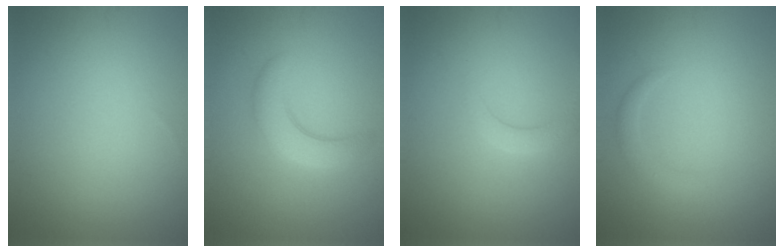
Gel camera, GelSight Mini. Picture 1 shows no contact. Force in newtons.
{"total": 3.0, "press": 3.0, "slide": 0.3}
{"total": 1.8, "press": 1.8, "slide": 0.1}
{"total": 1.3, "press": 1.3, "slide": 0.1}